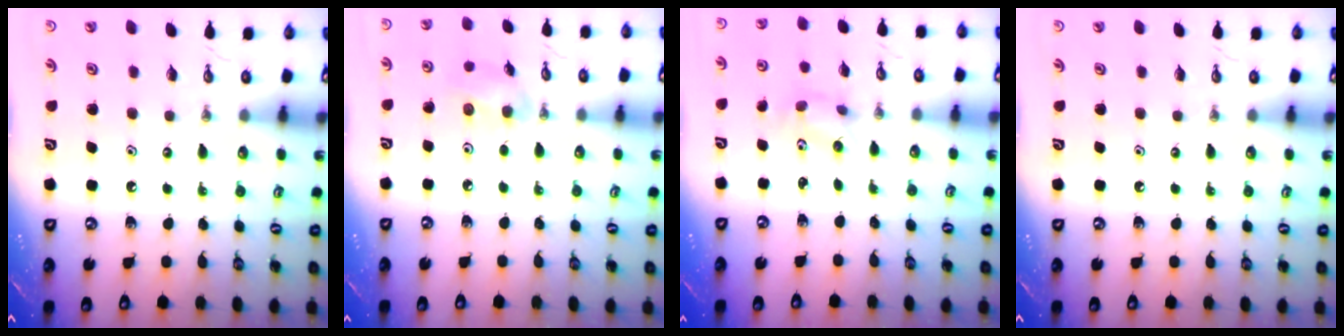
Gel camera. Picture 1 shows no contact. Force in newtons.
{"total": 6.7, "press": 6.3, "slide": 2.2}
{"total": 3.4, "press": 3.2, "slide": 1.1}
{"total": 0.0}